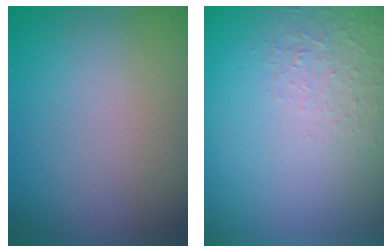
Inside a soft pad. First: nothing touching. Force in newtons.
{"total": 1.3, "press": 0.4, "slide": 1.2}